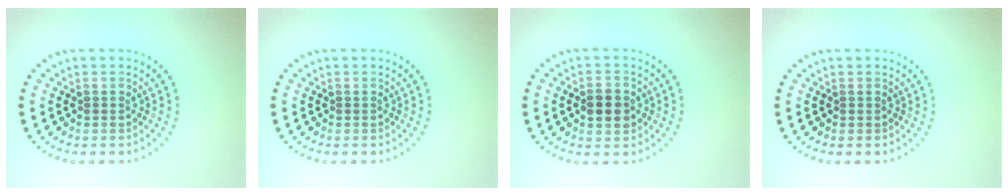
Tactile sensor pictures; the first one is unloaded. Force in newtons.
{"total": 0.0}
{"total": 2.7, "press": 2.7, "slide": 0.2}
{"total": 0.0}